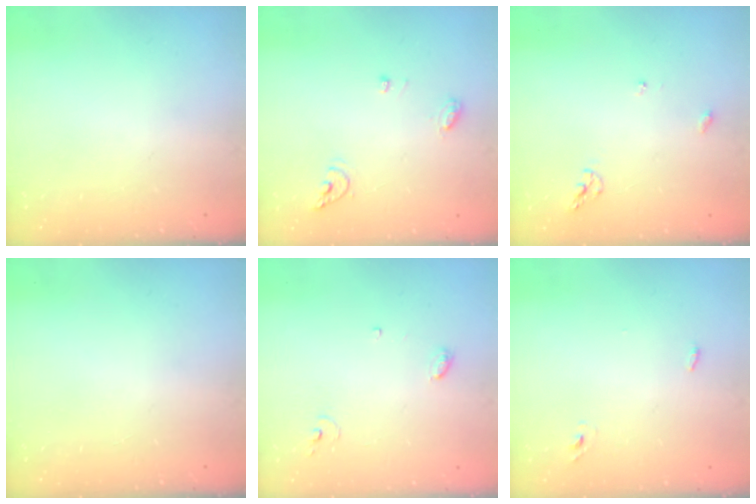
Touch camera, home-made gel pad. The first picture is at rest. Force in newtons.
{"total": 6.1, "press": 6.1, "slide": 0.6}
{"total": 5.8, "press": 5.8, "slide": 0.2}
{"total": 0.0}
{"total": 4.9, "press": 4.8, "slide": 0.2}
{"total": 2.7, "press": 2.6, "slide": 0.9}